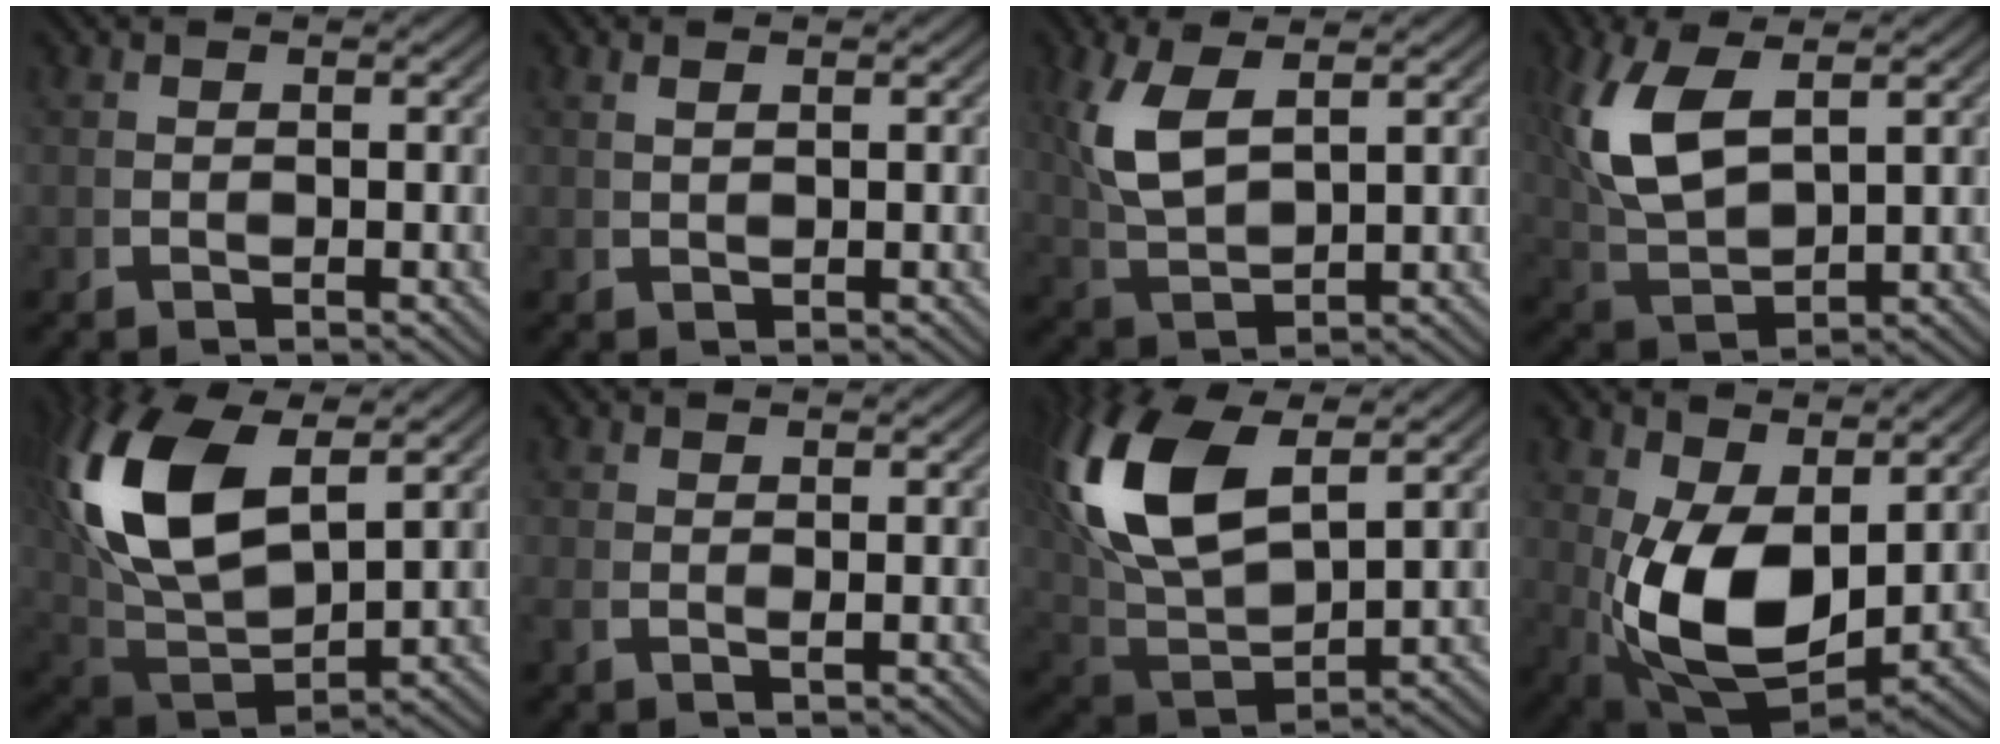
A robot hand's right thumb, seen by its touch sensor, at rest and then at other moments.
{"total": 0.9, "force": [0.8, -0.4, 0.3], "torque": [-0.005, 0.005, 0.020]}
{"total": 5.8, "force": [1.8, 3.1, 4.5], "torque": [-0.123, -0.012, 0.055]}
{"total": 7.5, "force": [1.9, 4.3, 5.8], "torque": [-0.159, -0.011, 0.053]}
{"total": 12.4, "force": [2.1, 7.3, 9.8], "torque": [-0.250, -0.032, 0.059]}
{"total": 1.0, "force": [0.3, 0.6, 0.8], "torque": [-0.024, 0.000, 0.005]}
{"total": 11.4, "force": [2.6, 6.5, 9.0], "torque": [-0.227, -0.020, 0.063]}
{"total": 11.1, "force": [0.1, 6.5, 9.0], "torque": [-0.210, -0.065, 0.041]}